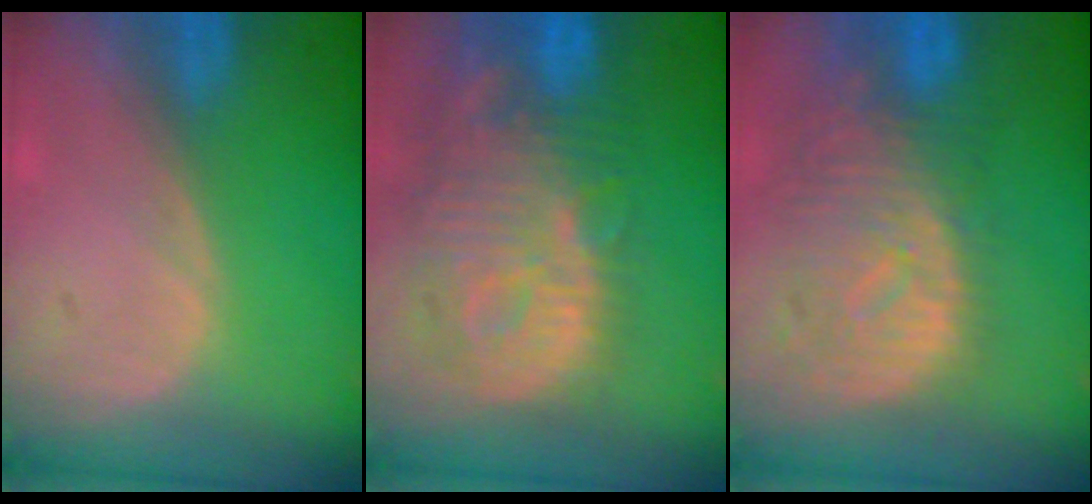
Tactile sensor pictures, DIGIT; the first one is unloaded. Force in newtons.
{"total": 13.7, "press": 11.9, "slide": 6.8}
{"total": 10.8, "press": 9.6, "slide": 5.0}